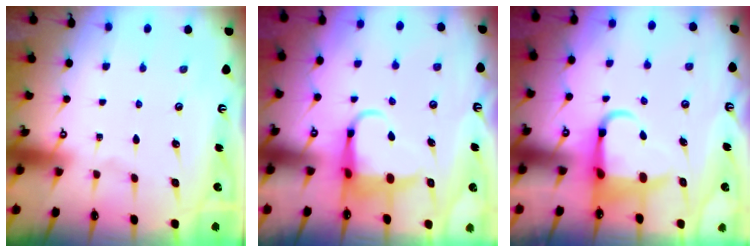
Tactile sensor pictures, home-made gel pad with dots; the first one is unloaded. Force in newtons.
{"total": 5.6, "press": 5.5, "slide": 1.2}
{"total": 6.4, "press": 6.3, "slide": 1.2}